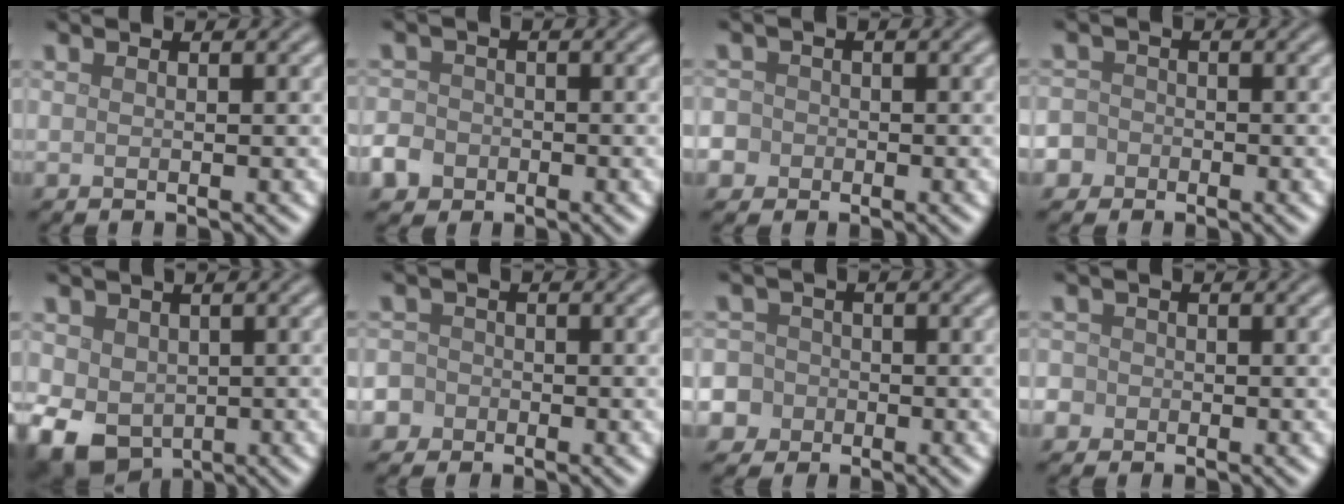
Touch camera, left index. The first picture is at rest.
{"total": 3.9, "force": [-2.0, 3.1, 1.1], "torque": [-0.011, -0.009, -0.045]}
{"total": 5.2, "force": [-1.9, 4.7, 1.2], "torque": [-0.026, 0.001, -0.062]}
{"total": 3.9, "force": [-2.0, 3.2, 0.6], "torque": [0.003, 0.001, -0.053]}
{"total": 6.4, "force": [-1.5, 4.9, 3.8], "torque": [-0.088, -0.021, -0.019]}
{"total": 4.2, "force": [-2.1, 3.5, 0.7], "torque": [0.000, 0.000, -0.056]}
{"total": 8.1, "force": [-3.4, 7.1, 1.6], "torque": [-0.048, -0.012, -0.092]}
{"total": 3.1, "force": [-1.2, 2.8, 0.7], "torque": [0.000, 0.005, -0.040]}